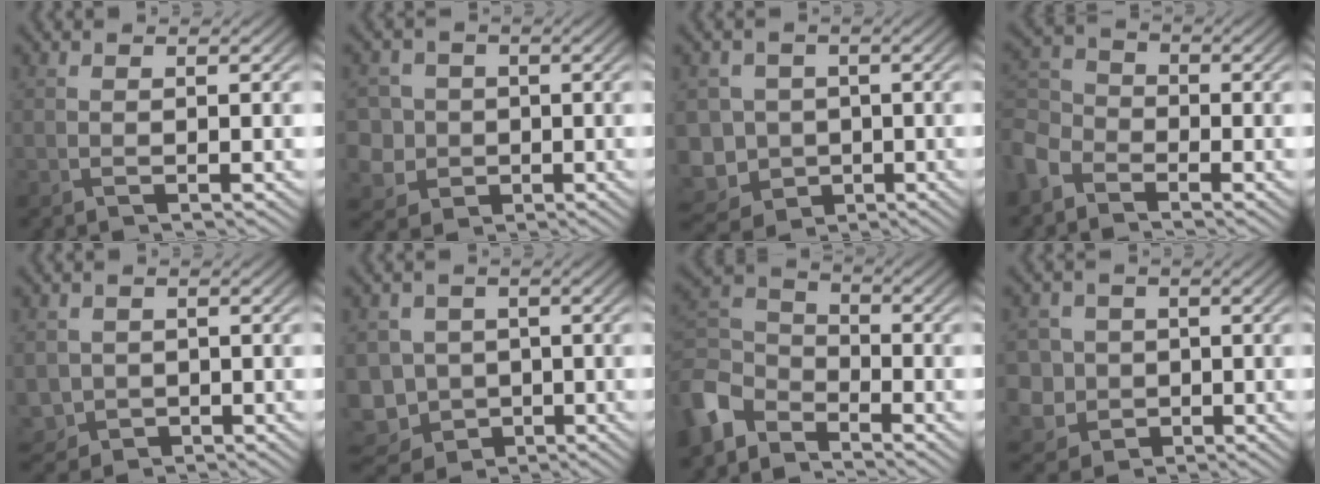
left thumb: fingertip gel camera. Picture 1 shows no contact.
{"total": 6.3, "force": [-0.2, 6.1, 1.6], "torque": [-0.068, 0.010, -0.025]}
{"total": 9.2, "force": [-3.1, 8.2, 3.0], "torque": [-0.092, -0.024, -0.075]}
{"total": 5.8, "force": [-3.9, 3.6, 2.3], "torque": [-0.070, -0.001, -0.100]}
{"total": 3.1, "force": [-0.4, 3.0, 0.7], "torque": [-0.031, -0.014, -0.011]}
{"total": 10.3, "force": [-3.2, 9.1, 3.7], "torque": [-0.116, -0.029, -0.071]}
{"total": 6.7, "force": [-4.8, 3.9, 2.5], "torque": [-0.070, -0.004, -0.121]}
{"total": 5.6, "force": [-0.3, 5.5, 1.3], "torque": [-0.050, -0.004, -0.025]}